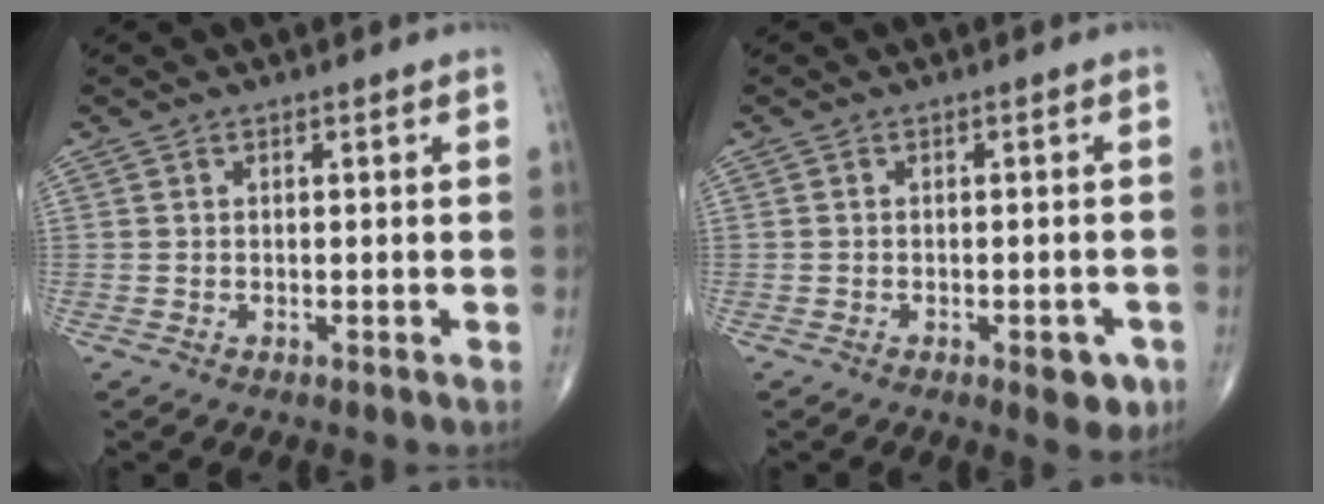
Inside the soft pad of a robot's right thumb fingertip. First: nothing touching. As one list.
[{"total": 4.3, "force": [-2.0, 1.9, 3.3], "torque": [-0.025, 0.004, -0.019]}]